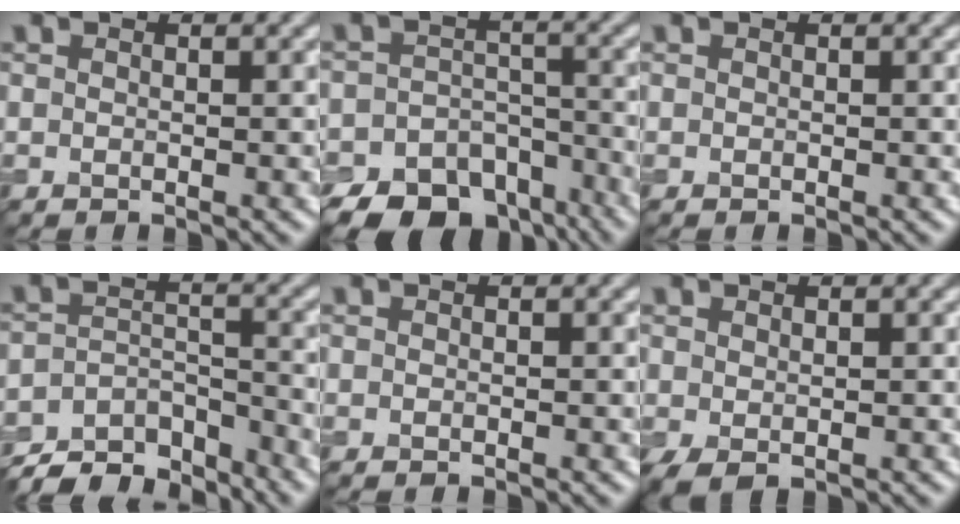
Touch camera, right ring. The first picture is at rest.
{"total": 13.4, "force": [-9.9, 8.2, 3.6], "torque": [-0.060, -0.035, -0.125]}
{"total": 0.0}
{"total": 7.1, "force": [-6.3, 2.4, 2.3], "torque": [-0.035, -0.008, -0.106]}
{"total": 0.0}
{"total": 1.2, "force": [0.0, 0.7, 1.0], "torque": [-0.026, -0.004, 0.003]}